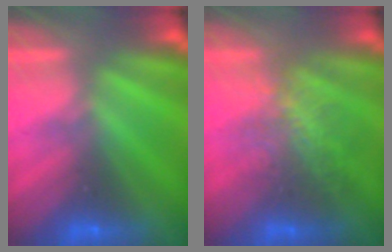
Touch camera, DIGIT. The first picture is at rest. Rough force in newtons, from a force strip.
{"total": 2.8}